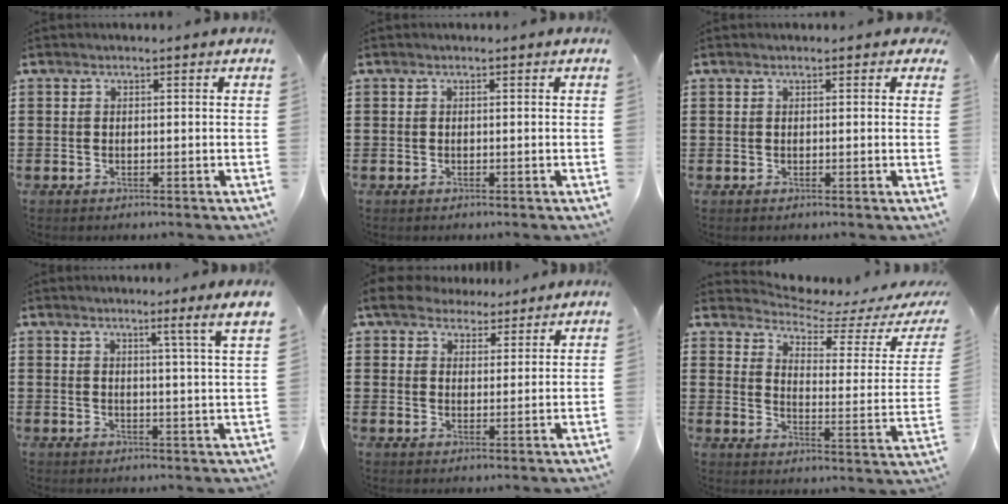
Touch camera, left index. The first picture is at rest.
{"total": 0.0}
{"total": 0.7, "force": [0.4, 0.4, 0.4], "torque": [-0.008, 0.006, 0.007]}
{"total": 3.6, "force": [2.3, -1.8, 2.1], "torque": [-0.030, -0.030, 0.028]}
{"total": 5.4, "force": [4.6, 2.4, 1.3], "torque": [-0.047, 0.002, 0.087]}
{"total": 4.5, "force": [4.2, 0.6, 1.5], "torque": [-0.050, -0.039, 0.067]}